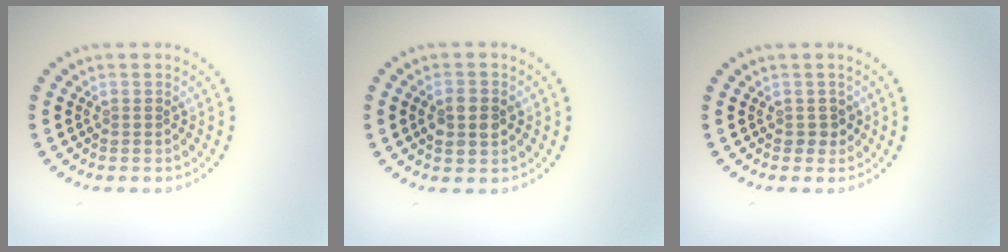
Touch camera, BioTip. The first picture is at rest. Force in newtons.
{"total": 2.8, "press": 2.8, "slide": 0.1}
{"total": 1.2, "press": 1.0, "slide": 0.5}